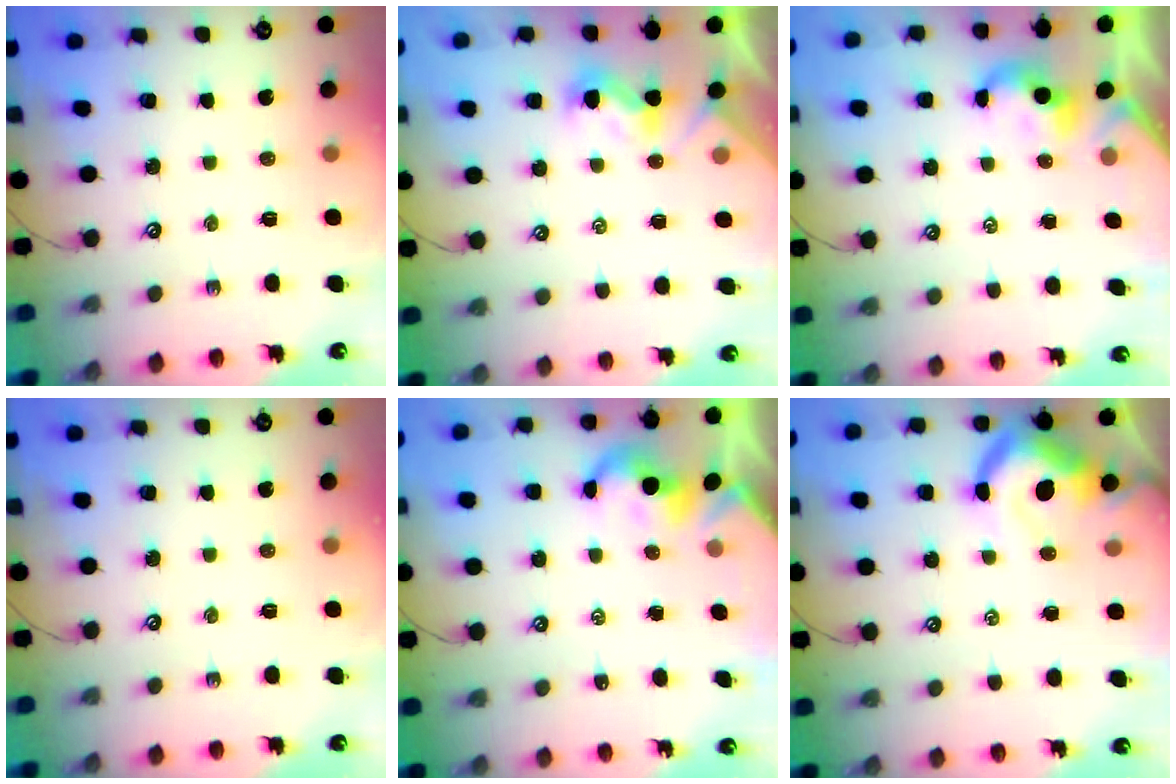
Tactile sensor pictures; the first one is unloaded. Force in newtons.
{"total": 0.9, "press": 0.5, "slide": 0.7}
{"total": 0.6, "press": 0.6, "slide": 0.3}
{"total": 0.0}
{"total": 1.8, "press": 1.8, "slide": 0.2}
{"total": 11.3, "press": 11.2, "slide": 1.9}